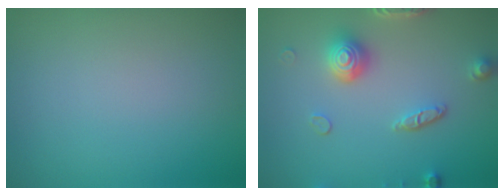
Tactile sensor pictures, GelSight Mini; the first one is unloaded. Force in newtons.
{"total": 4.4, "press": 3.6, "slide": 2.5}